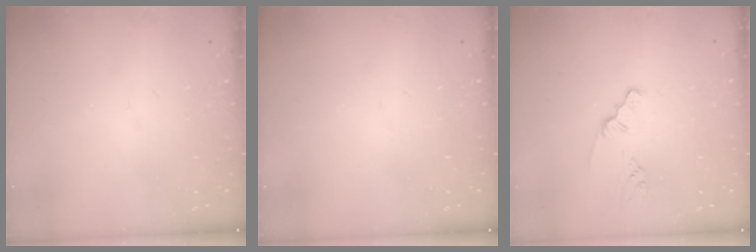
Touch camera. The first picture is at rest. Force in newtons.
{"total": 0.0}
{"total": 1.5, "press": 1.5, "slide": 0.3}